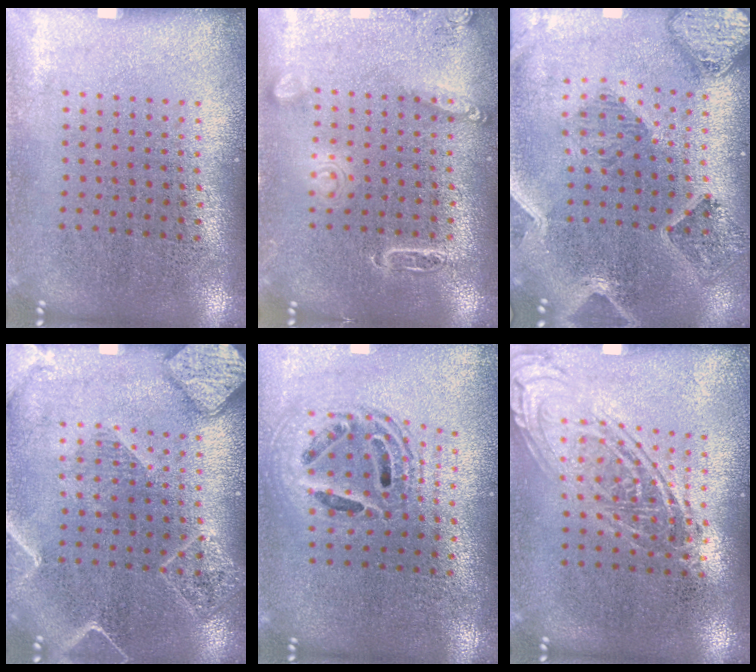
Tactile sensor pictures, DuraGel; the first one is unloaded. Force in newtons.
{"total": 2.5, "press": 2.5, "slide": 0.3}
{"total": 1.7, "press": 1.6, "slide": 0.4}
{"total": 1.9, "press": 1.9, "slide": 0.2}
{"total": 1.7, "press": 1.4, "slide": 1.0}
{"total": 1.6, "press": 1.6, "slide": 0.1}